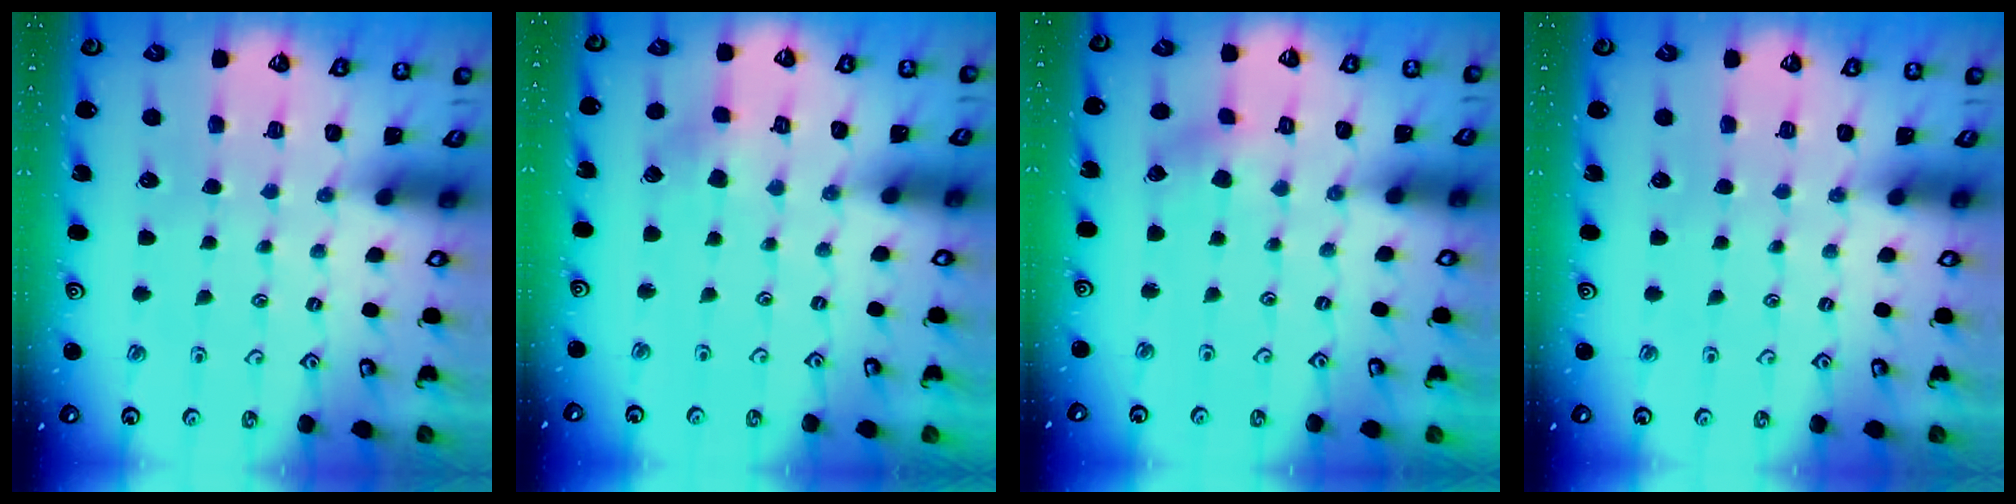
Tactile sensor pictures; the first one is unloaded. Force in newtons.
{"total": 2.8, "press": 2.8, "slide": 0.6}
{"total": 2.7, "press": 2.6, "slide": 0.6}
{"total": 0.0}